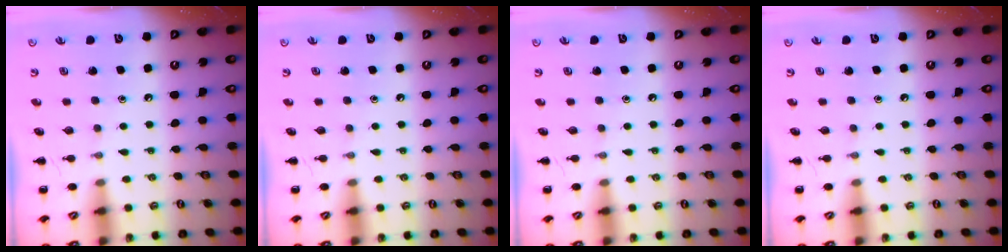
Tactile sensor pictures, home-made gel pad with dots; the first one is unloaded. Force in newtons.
{"total": 0.0}
{"total": 0.0}
{"total": 0.0}